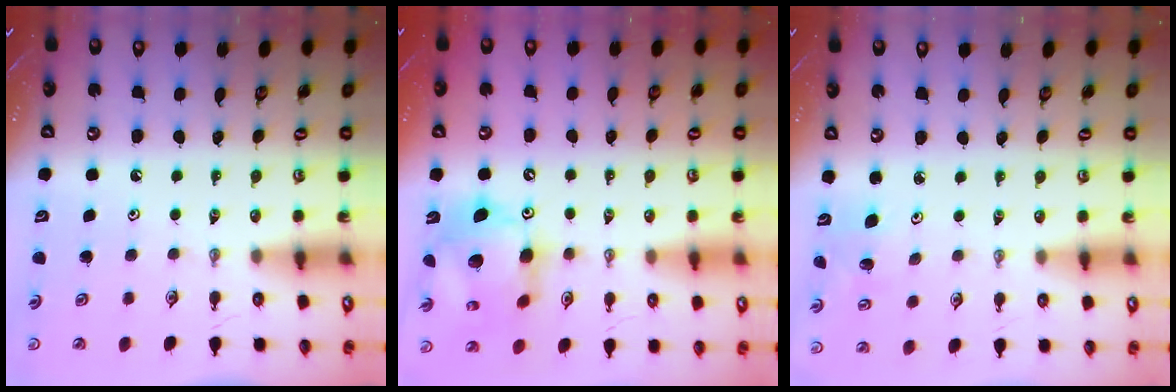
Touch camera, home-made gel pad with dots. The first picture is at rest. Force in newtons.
{"total": 14.4, "press": 14.3, "slide": 1.4}
{"total": 2.5, "press": 2.5, "slide": 0.1}